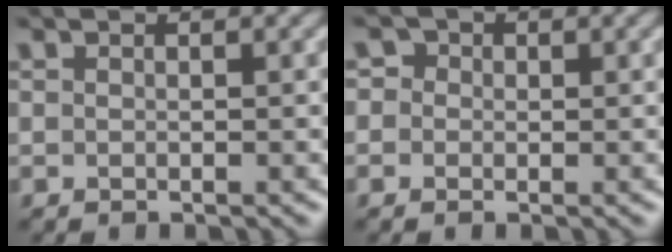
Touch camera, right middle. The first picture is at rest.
{"total": 1.9, "force": [0.4, 1.7, 0.7], "torque": [-0.007, 0.003, -0.009]}